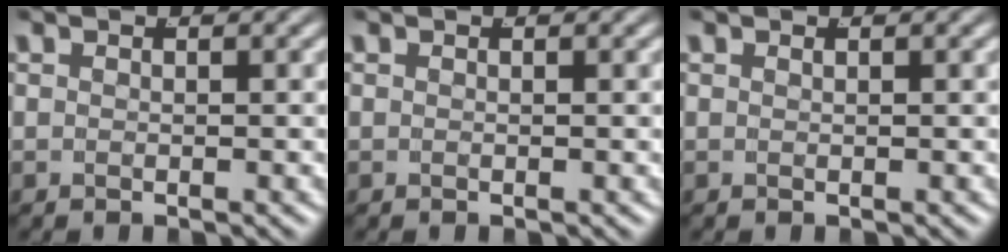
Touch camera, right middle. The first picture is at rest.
{"total": 0.0}
{"total": 0.0}